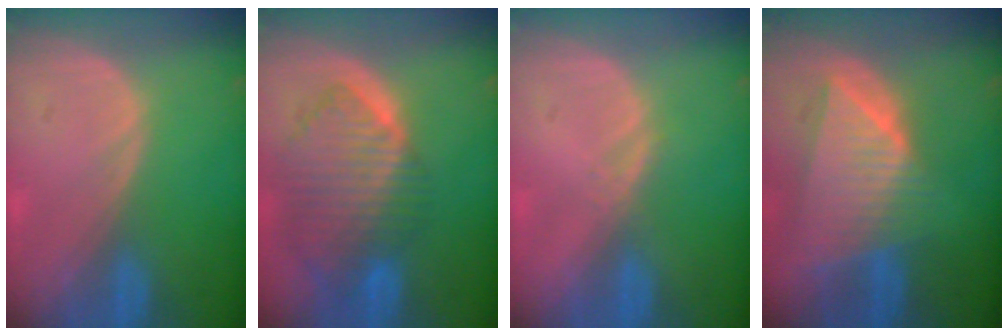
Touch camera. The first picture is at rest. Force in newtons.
{"total": 10.1, "press": 8.6, "slide": 5.2}
{"total": 1.2, "press": 1.0, "slide": 0.7}
{"total": 9.1, "press": 8.2, "slide": 4.1}